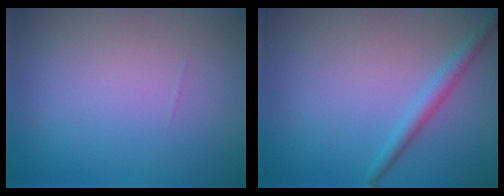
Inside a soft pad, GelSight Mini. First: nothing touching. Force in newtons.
{"total": 2.0, "press": 2.0, "slide": 0.1}